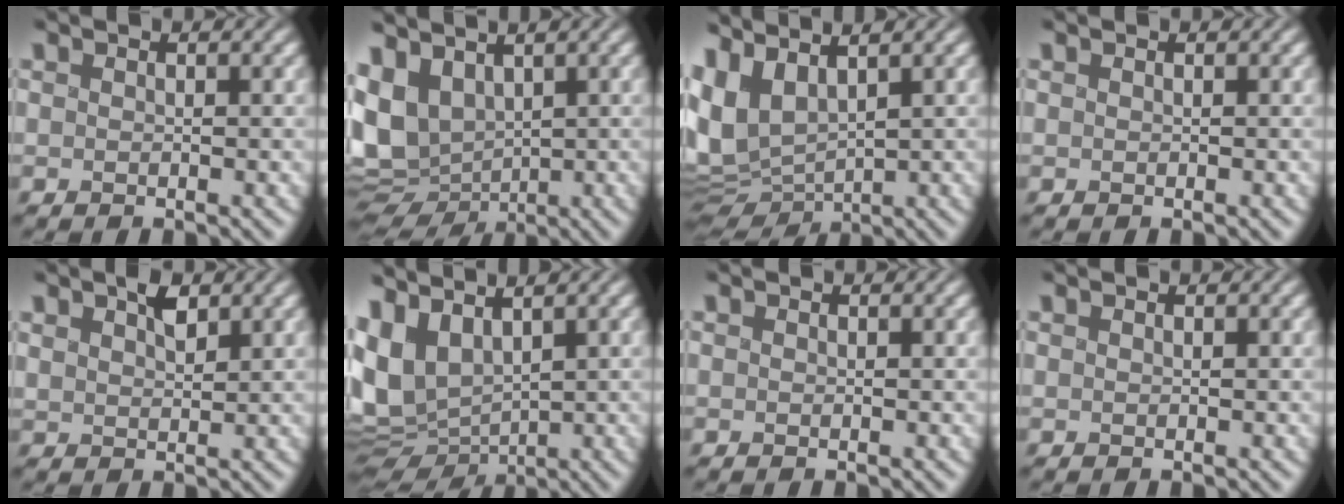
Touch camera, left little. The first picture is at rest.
{"total": 7.8, "force": [0.4, 5.7, 5.2], "torque": [-0.124, -0.009, 0.019]}
{"total": 7.4, "force": [1.3, 3.8, 6.2], "torque": [-0.150, -0.012, 0.030]}
{"total": 0.0}
{"total": 2.3, "force": [1.1, 1.2, 1.7], "torque": [-0.037, 0.001, 0.020]}
{"total": 8.1, "force": [0.9, 4.8, 6.4], "torque": [-0.144, -0.010, 0.025]}
{"total": 0.0}
{"total": 0.0}